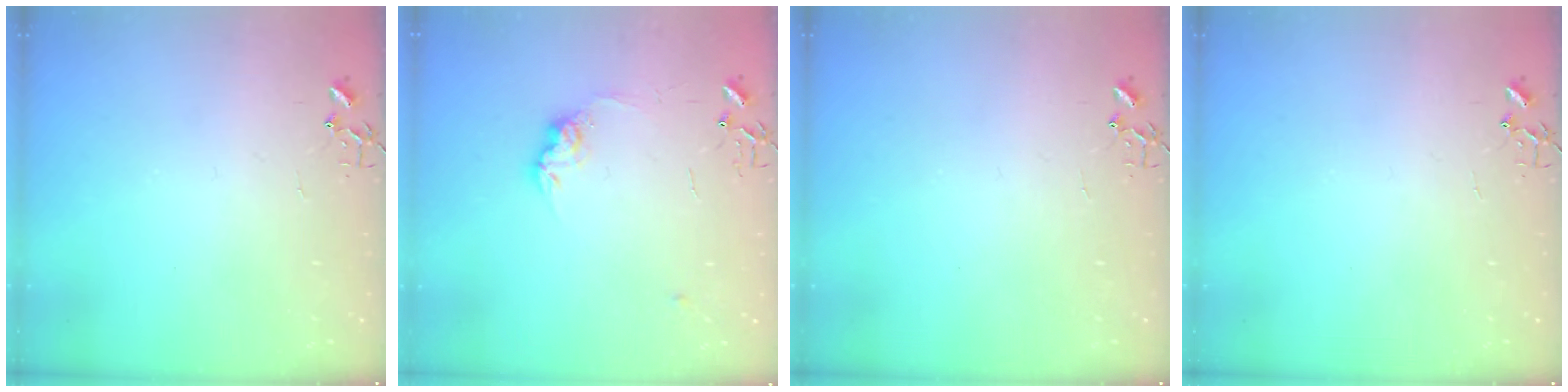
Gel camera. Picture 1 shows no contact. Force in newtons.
{"total": 9.4, "press": 9.3, "slide": 0.5}
{"total": 0.0}
{"total": 0.0}